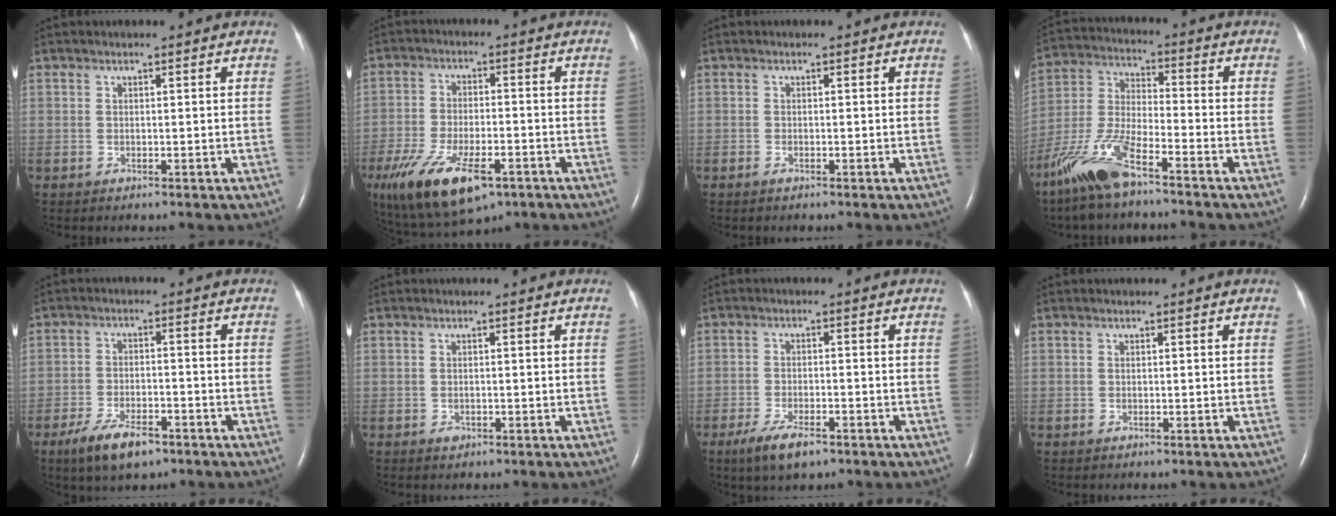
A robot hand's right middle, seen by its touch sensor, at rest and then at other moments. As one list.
[{"total": 16.2, "force": [-8.9, 6.6, 11.8], "torque": [-0.242, -0.024, -0.144]}, {"total": 0.5, "force": [-0.4, 0.1, 0.3], "torque": [-0.010, -0.001, -0.005]}, {"total": 12.0, "force": [-8.3, 2.5, 8.2], "torque": [-0.192, -0.017, -0.164]}, {"total": 7.2, "force": [-4.8, 2.6, 4.7], "torque": [-0.098, -0.008, -0.081]}, {"total": 0.8, "force": [-0.5, 0.5, 0.3], "torque": [-0.007, 0.001, -0.004]}, {"total": 5.7, "force": [-3.7, 1.7, 3.9], "torque": [-0.085, -0.010, -0.062]}, {"total": 0.0}]